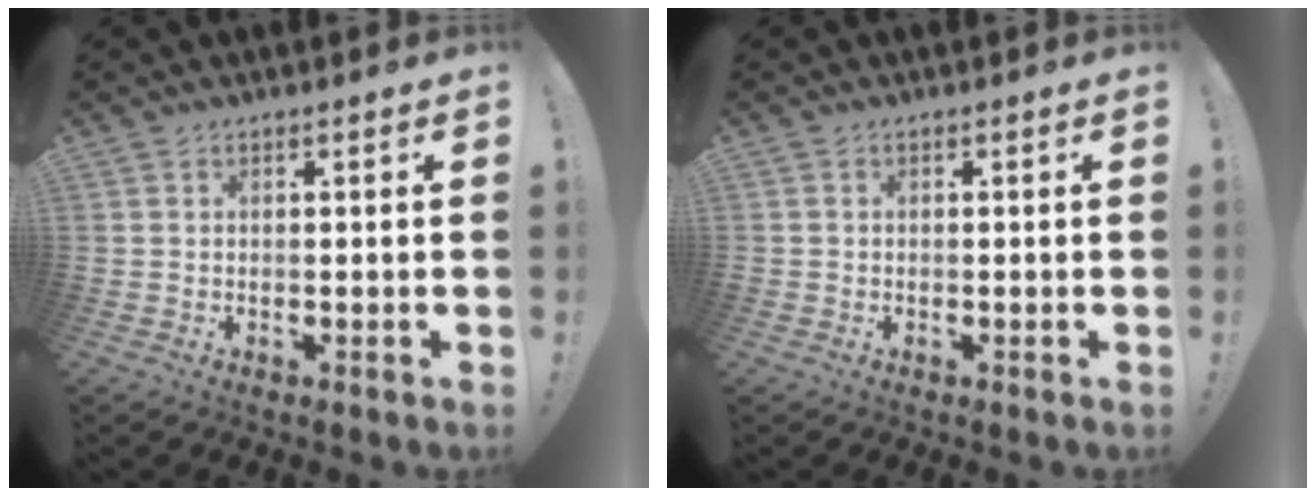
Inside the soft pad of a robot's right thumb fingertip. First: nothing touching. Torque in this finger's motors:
{"motor_torque": [-0.22, 0.05, -0.13, 0.09, 0.00]}